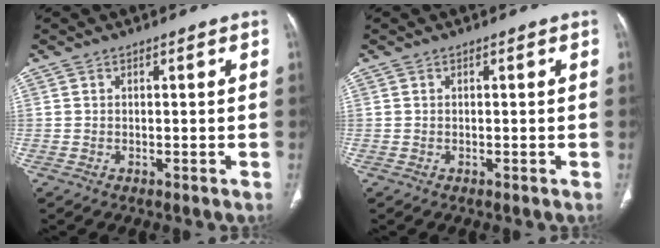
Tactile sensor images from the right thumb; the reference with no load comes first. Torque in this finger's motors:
{"motor_torque": [0.00, 0.01, 0.12, 0.25, 0.00]}